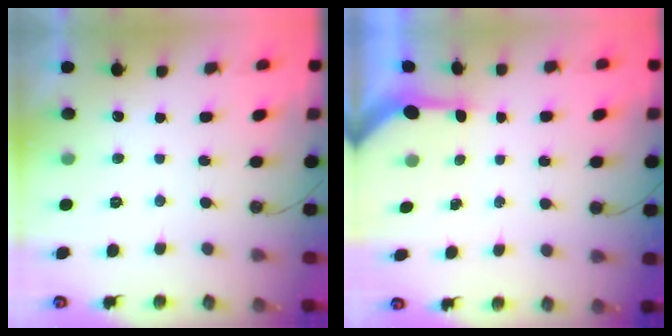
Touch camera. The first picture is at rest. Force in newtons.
{"total": 3.3, "press": 3.2, "slide": 0.3}